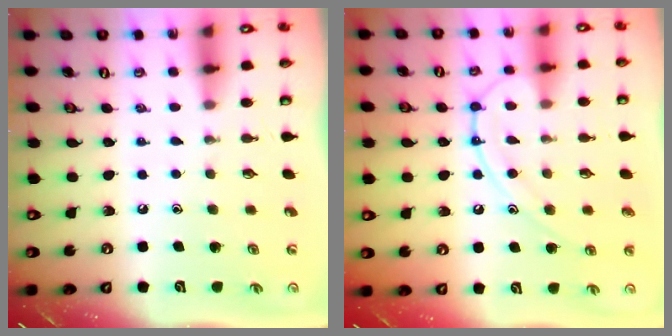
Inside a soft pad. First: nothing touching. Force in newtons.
{"total": 13.1, "press": 13.1, "slide": 1.1}